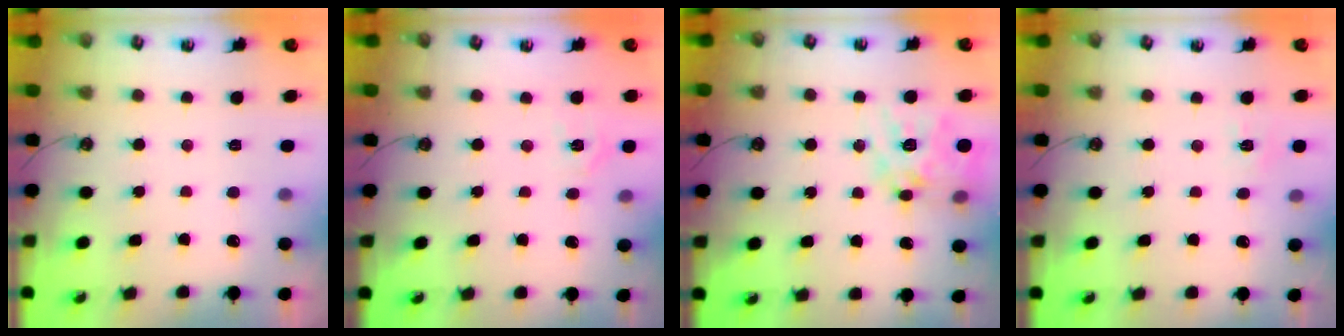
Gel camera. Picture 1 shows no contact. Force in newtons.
{"total": 4.7, "press": 4.7, "slide": 0.6}
{"total": 14.9, "press": 14.9, "slide": 1.3}
{"total": 6.6, "press": 6.6, "slide": 0.5}